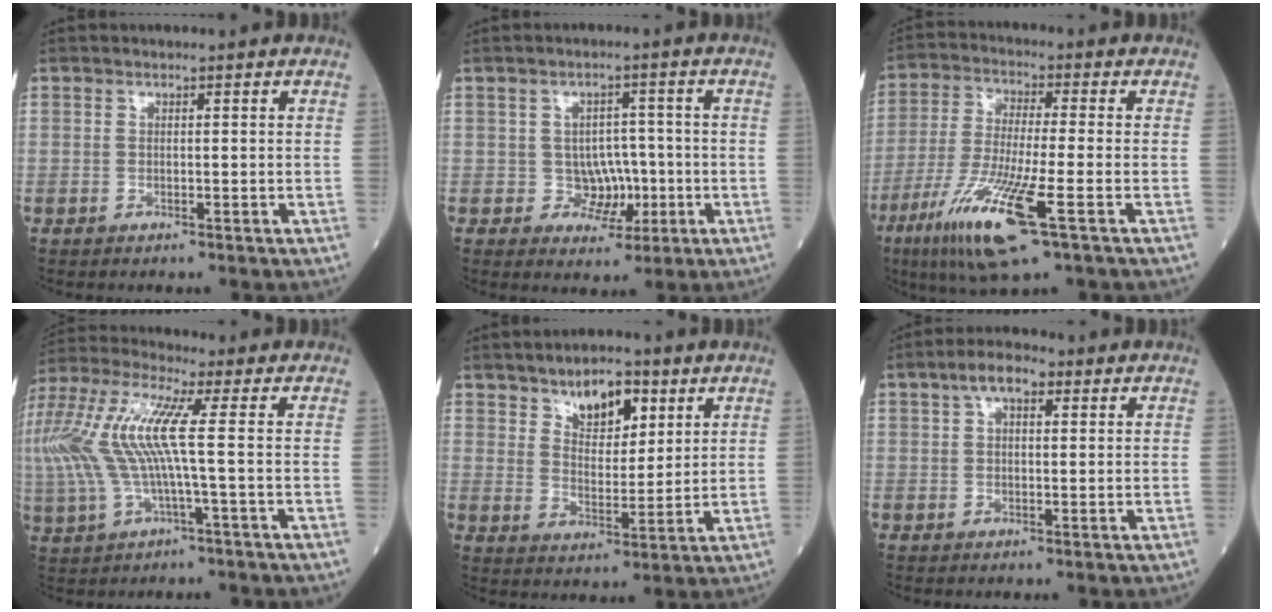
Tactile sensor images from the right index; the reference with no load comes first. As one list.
[{"total": 4.8, "force": [-0.8, 4.1, 2.3], "torque": [-0.018, 0.010, -0.005]}, {"total": 13.7, "force": [-6.3, 0.8, 12.1], "torque": [-0.249, -0.035, -0.115]}, {"total": 13.3, "force": [0.8, 1.6, 13.2], "torque": [-0.302, 0.026, 0.011]}, {"total": 7.8, "force": [4.5, 3.6, 5.1], "torque": [-0.078, 0.003, 0.077]}, {"total": 5.0, "force": [2.4, 2.1, 3.8], "torque": [-0.070, 0.019, 0.038]}]